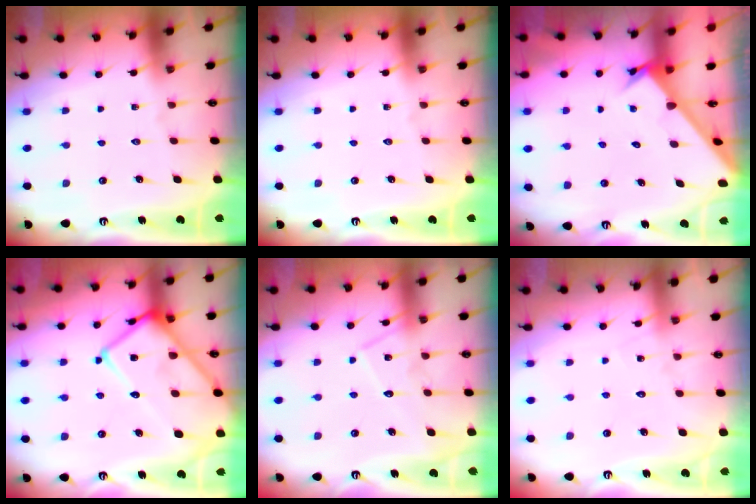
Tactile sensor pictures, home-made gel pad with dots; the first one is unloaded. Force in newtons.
{"total": 0.0}
{"total": 2.2, "press": 2.2, "slide": 0.1}
{"total": 20.3, "press": 20.2, "slide": 2.1}
{"total": 10.1, "press": 10.1, "slide": 0.7}
{"total": 6.3, "press": 6.3, "slide": 0.4}